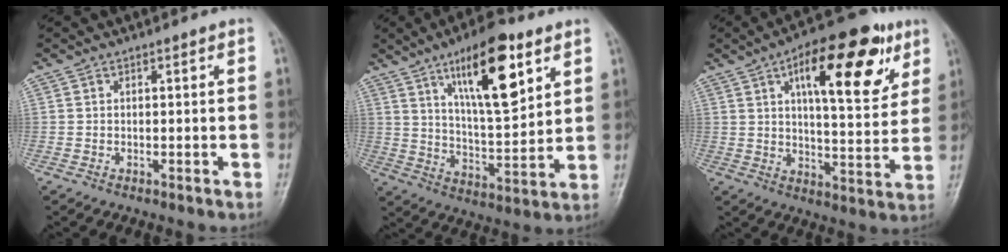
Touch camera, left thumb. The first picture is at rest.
{"total": 17.3, "force": [8.7, 5.9, 13.8], "torque": [-0.195, -0.043, 0.146]}
{"total": 19.9, "force": [8.8, 7.8, 16.1], "torque": [-0.191, -0.017, 0.126]}